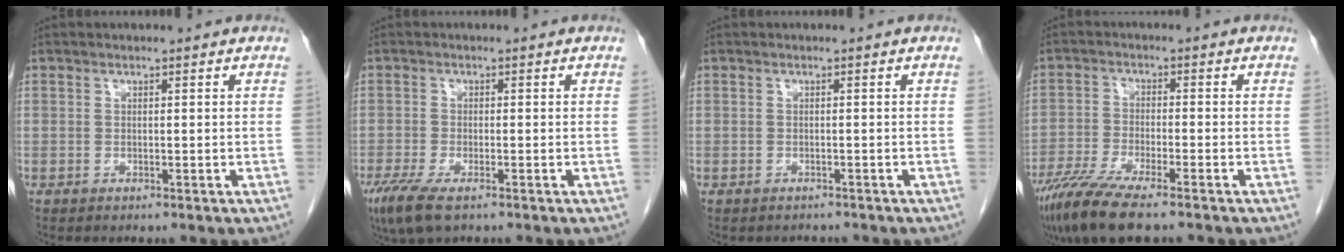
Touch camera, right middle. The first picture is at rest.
{"total": 5.7, "force": [-3.6, 1.4, 4.1], "torque": [-0.086, -0.017, -0.060]}
{"total": 1.6, "force": [-1.4, 0.8, 0.0], "torque": [-0.006, 0.000, -0.021]}
{"total": 9.7, "force": [-7.3, 1.1, 6.3], "torque": [-0.116, -0.024, -0.128]}